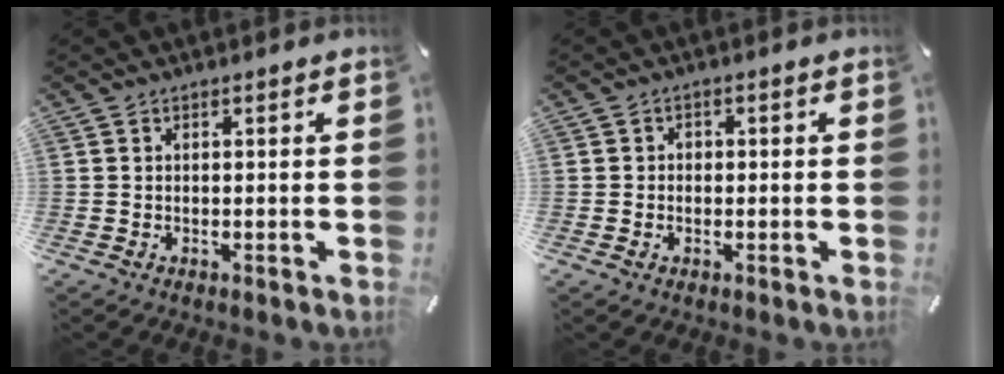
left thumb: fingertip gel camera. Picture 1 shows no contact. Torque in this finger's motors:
{"motor_torque": [-0.05, -0.09, 0.02, -0.03, 0.00]}